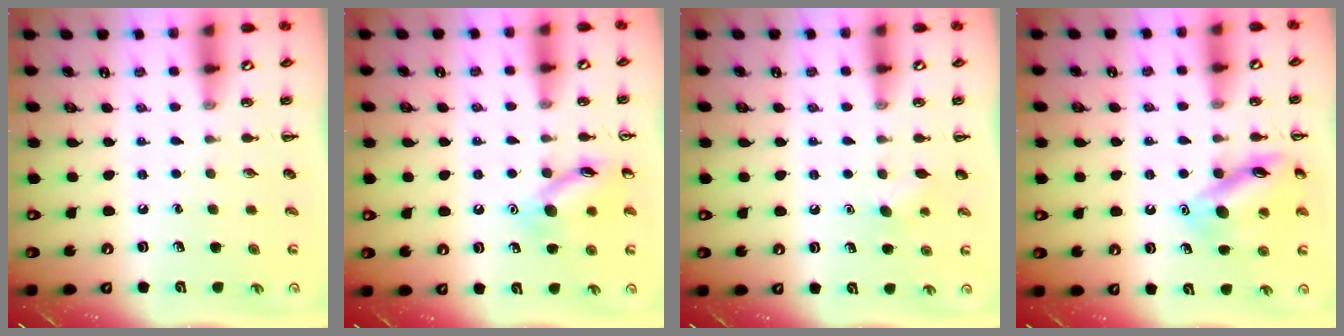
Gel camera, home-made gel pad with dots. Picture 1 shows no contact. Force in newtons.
{"total": 11.7, "press": 11.7, "slide": 0.7}
{"total": 3.8, "press": 3.7, "slide": 0.8}
{"total": 13.6, "press": 13.6, "slide": 1.2}